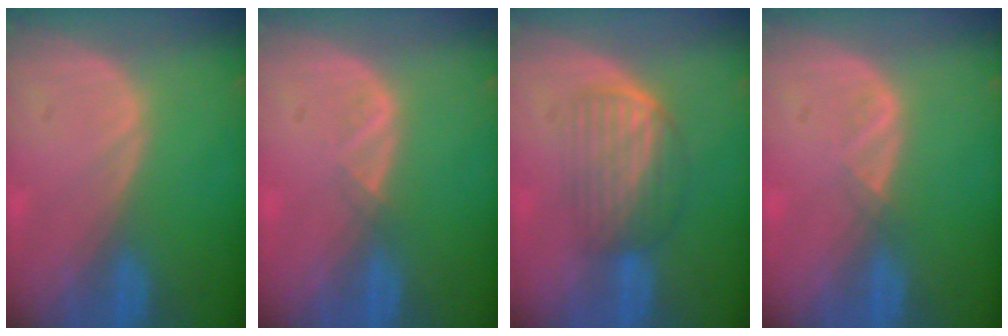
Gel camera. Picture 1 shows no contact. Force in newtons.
{"total": 1.3, "press": 1.2, "slide": 0.7}
{"total": 6.0, "press": 5.5, "slide": 2.3}
{"total": 1.3, "press": 1.2, "slide": 0.7}